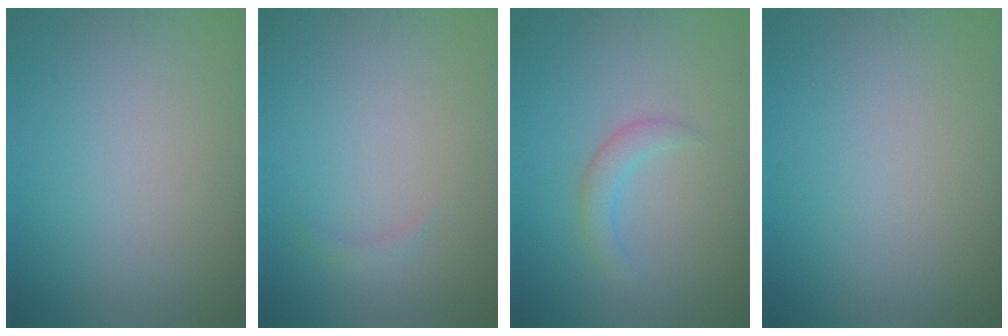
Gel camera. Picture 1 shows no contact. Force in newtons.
{"total": 0.5, "press": 0.5, "slide": 0.0}
{"total": 1.9, "press": 1.8, "slide": 0.3}
{"total": 0.0}